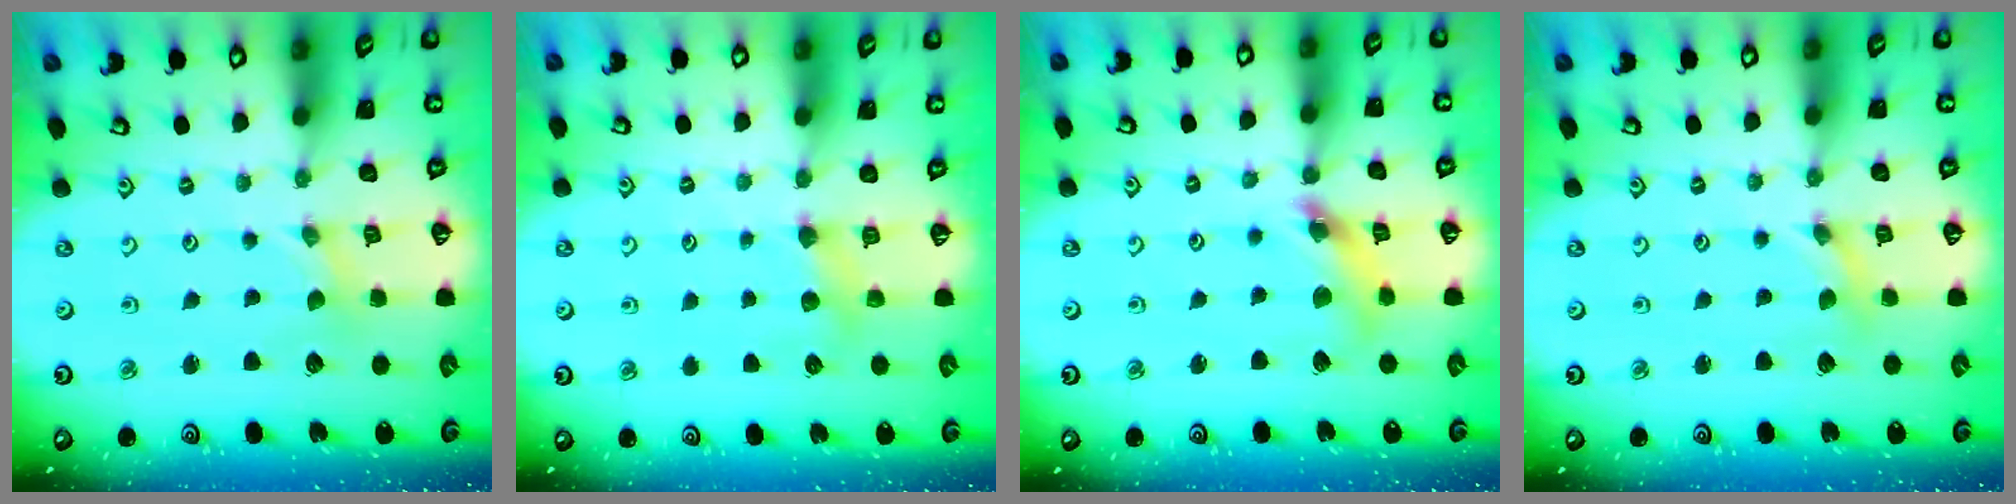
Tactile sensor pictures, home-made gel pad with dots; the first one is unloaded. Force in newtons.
{"total": 5.7, "press": 5.6, "slide": 0.7}
{"total": 9.6, "press": 9.6, "slide": 0.9}
{"total": 1.1, "press": 1.1, "slide": 0.2}